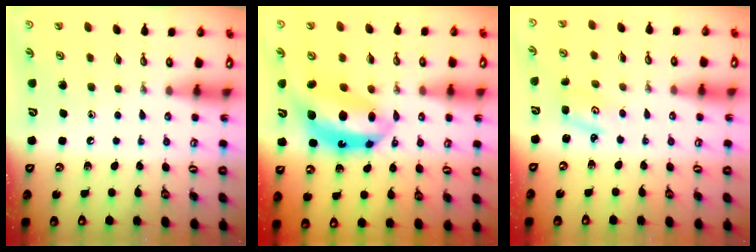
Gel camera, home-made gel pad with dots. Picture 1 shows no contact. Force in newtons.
{"total": 12.3, "press": 12.2, "slide": 1.0}
{"total": 2.0, "press": 2.0, "slide": 0.2}